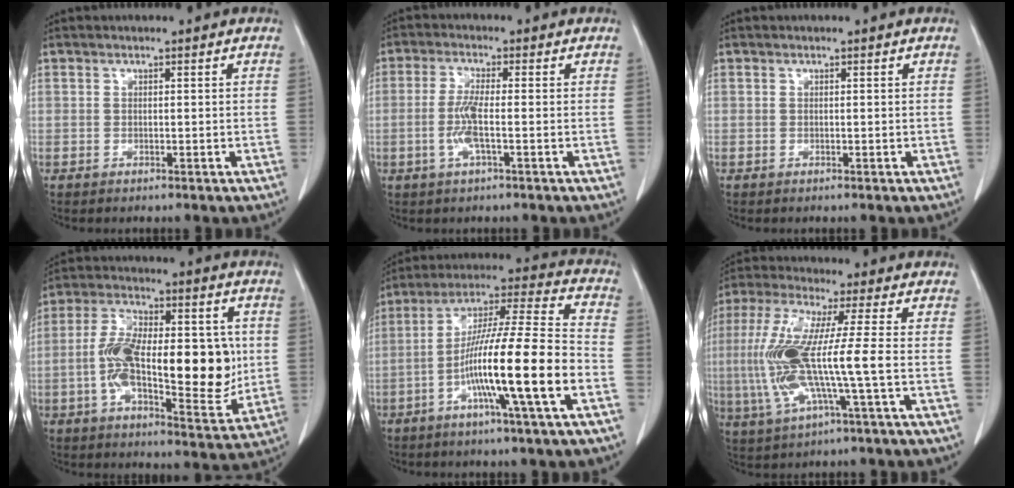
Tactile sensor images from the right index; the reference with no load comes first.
{"total": 4.7, "force": [-1.1, 0.4, 4.5], "torque": [-0.099, -0.005, -0.025]}
{"total": 0.0}
{"total": 20.3, "force": [-0.6, 7.3, 18.9], "torque": [-0.313, 0.011, -0.009]}
{"total": 18.3, "force": [-5.9, -0.3, 17.3], "torque": [-0.299, -0.001, -0.109]}
{"total": 13.5, "force": [-1.5, 0.6, 13.4], "torque": [-0.286, 0.001, -0.035]}